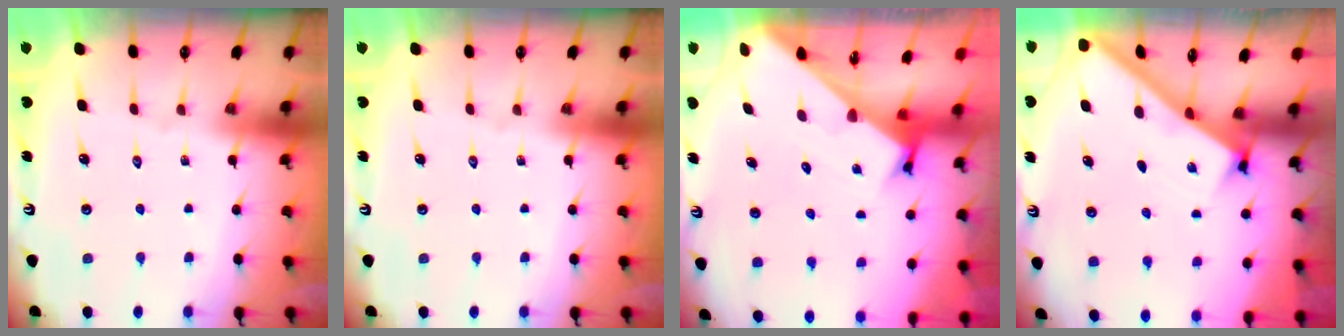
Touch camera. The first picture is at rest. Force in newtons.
{"total": 0.0}
{"total": 2.4, "press": 2.4, "slide": 0.2}
{"total": 2.5, "press": 2.5, "slide": 0.3}